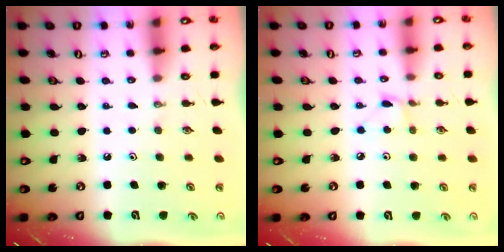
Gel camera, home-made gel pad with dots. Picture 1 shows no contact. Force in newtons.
{"total": 3.1, "press": 3.0, "slide": 0.4}